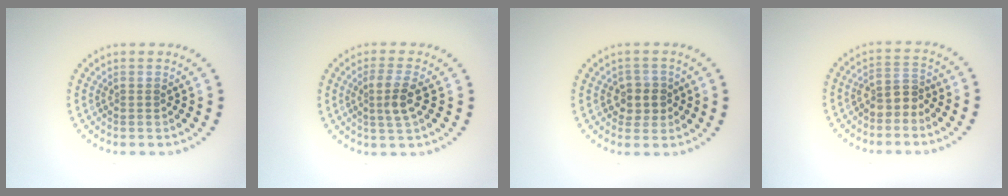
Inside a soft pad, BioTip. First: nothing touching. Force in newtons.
{"total": 2.6, "press": 2.4, "slide": 1.2}
{"total": 2.4, "press": 2.1, "slide": 1.0}
{"total": 2.2, "press": 1.9, "slide": 1.1}